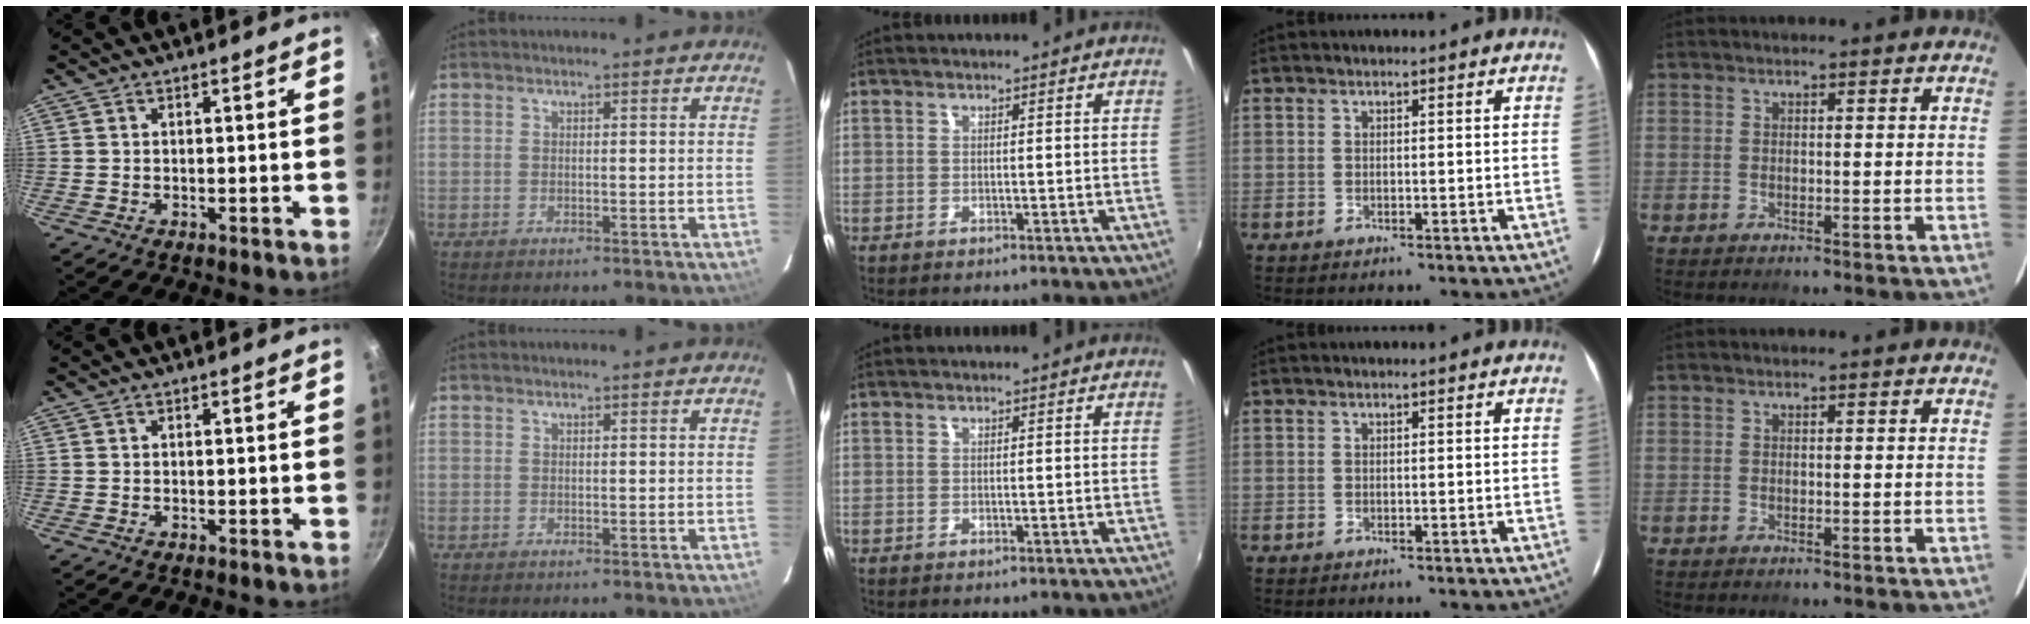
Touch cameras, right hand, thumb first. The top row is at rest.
{}